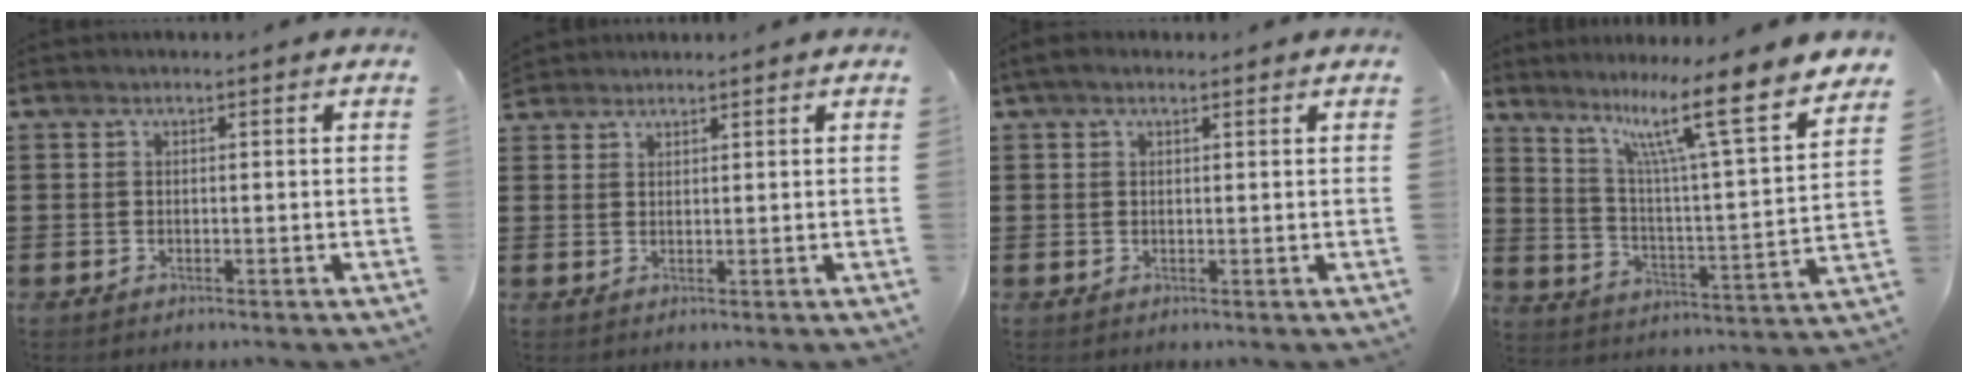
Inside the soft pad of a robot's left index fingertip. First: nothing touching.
{"total": 1.7, "force": [1.6, 0.5, -0.2], "torque": [-0.002, 0.002, 0.033]}
{"total": 1.4, "force": [0.8, 0.8, 0.9], "torque": [-0.019, 0.006, 0.015]}
{"total": 12.4, "force": [8.9, 0.5, 8.6], "torque": [-0.170, -0.059, 0.135]}